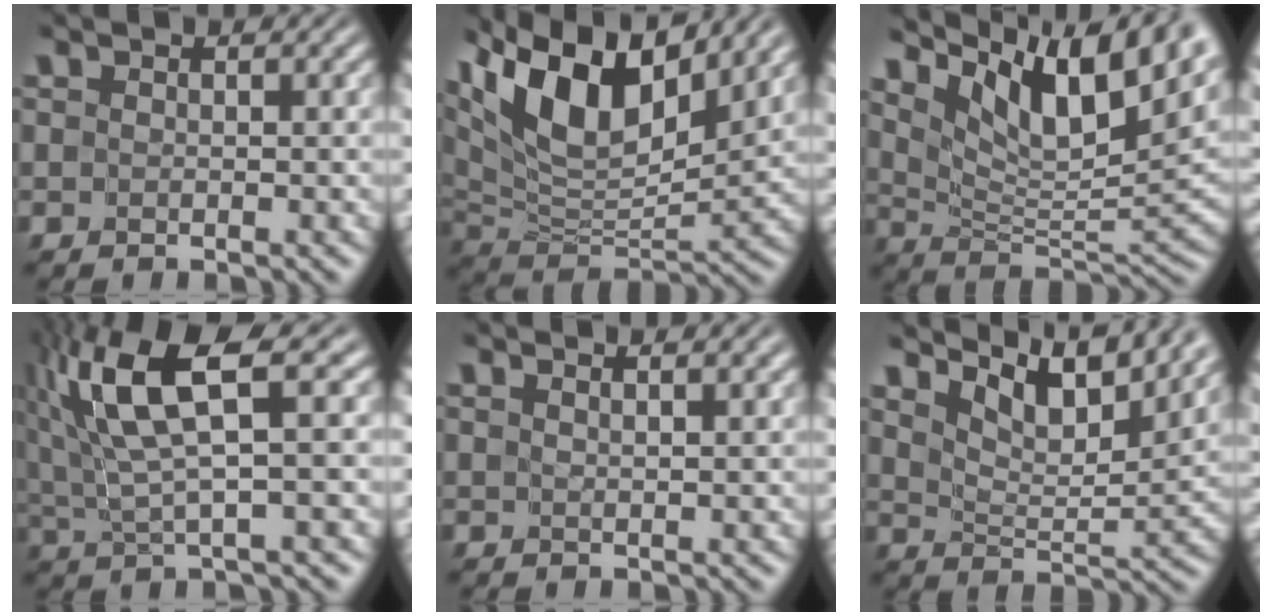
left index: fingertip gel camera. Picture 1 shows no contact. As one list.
[{"total": 11.9, "force": [6.9, 4.6, 8.6], "torque": [-0.152, 0.011, 0.124]}, {"total": 12.1, "force": [7.9, 3.7, 8.3], "torque": [-0.139, 0.008, 0.141]}, {"total": 8.7, "force": [3.4, 1.8, 7.8], "torque": [-0.164, 0.015, 0.067]}, {"total": 2.7, "force": [2.1, 0.8, 1.5], "torque": [-0.002, 0.015, 0.002]}, {"total": 8.1, "force": [6.5, 2.1, 4.4], "torque": [-0.081, 0.003, 0.094]}]